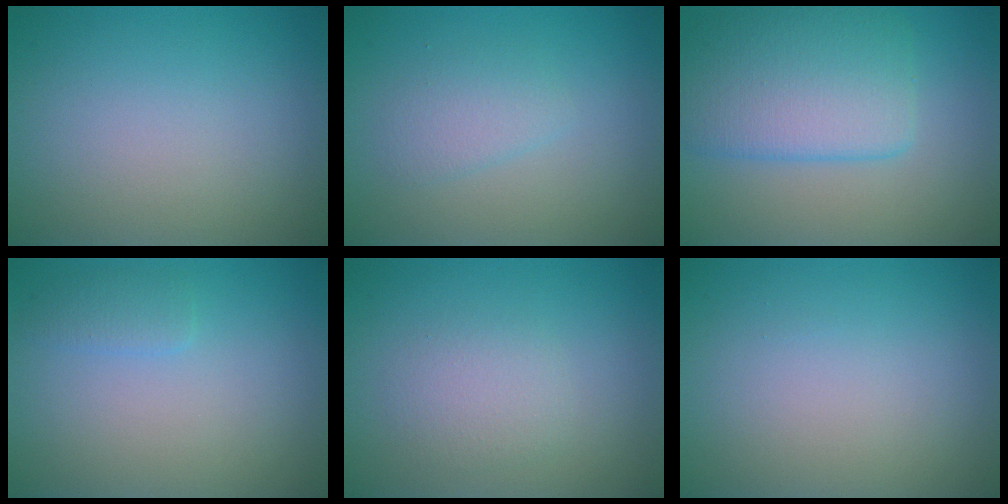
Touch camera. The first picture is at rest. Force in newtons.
{"total": 1.8, "press": 1.8, "slide": 0.1}
{"total": 6.5, "press": 6.5, "slide": 0.1}
{"total": 1.3, "press": 1.3, "slide": 0.1}
{"total": 2.0, "press": 2.0, "slide": 0.0}
{"total": 0.0}